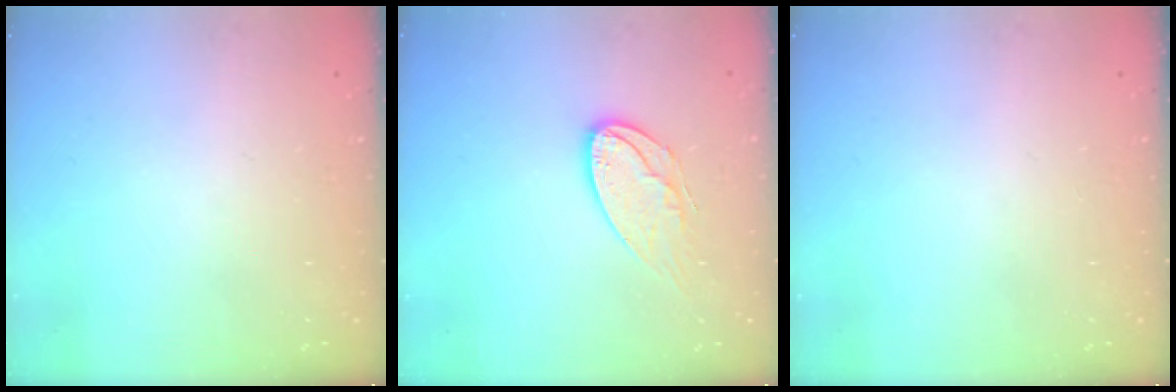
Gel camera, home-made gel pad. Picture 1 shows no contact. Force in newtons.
{"total": 11.6, "press": 11.5, "slide": 0.7}
{"total": 0.0}